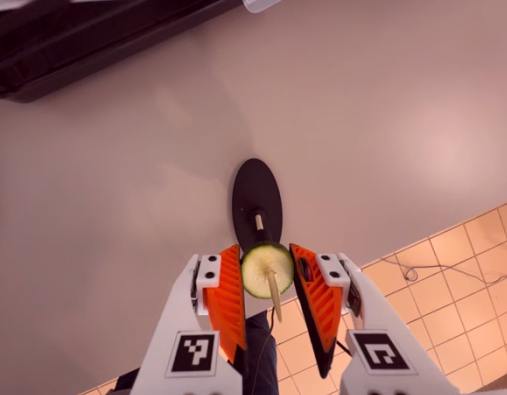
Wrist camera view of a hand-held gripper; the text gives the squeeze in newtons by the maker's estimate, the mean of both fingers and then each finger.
{"total": 8.4, "left": 8.1, "right": 8.7}